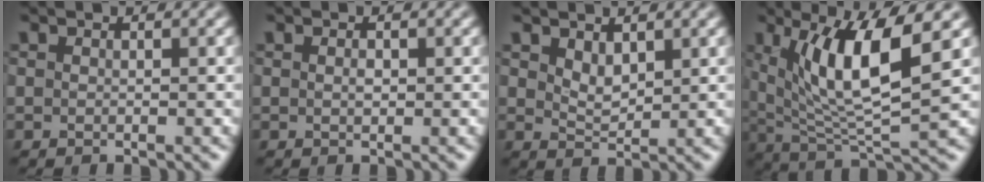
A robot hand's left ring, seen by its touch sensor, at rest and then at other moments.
{"total": 0.7, "force": [0.1, 0.3, 0.6], "torque": [-0.013, 0.001, 0.002]}
{"total": 2.0, "force": [1.2, 0.9, 1.3], "torque": [-0.027, -0.006, 0.028]}
{"total": 8.8, "force": [3.0, 2.3, 8.0], "torque": [-0.141, -0.014, 0.058]}